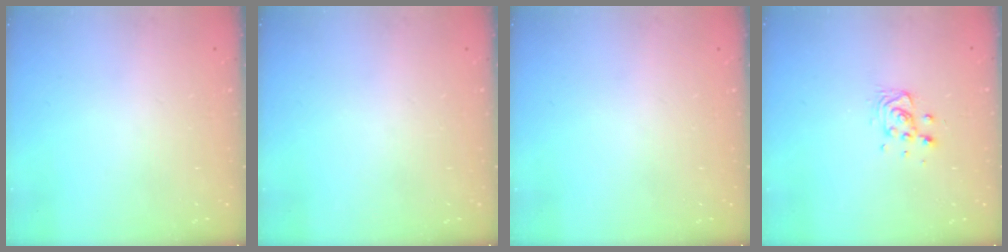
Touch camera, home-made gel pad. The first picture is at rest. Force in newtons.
{"total": 0.0}
{"total": 0.0}
{"total": 9.3, "press": 9.0, "slide": 2.3}